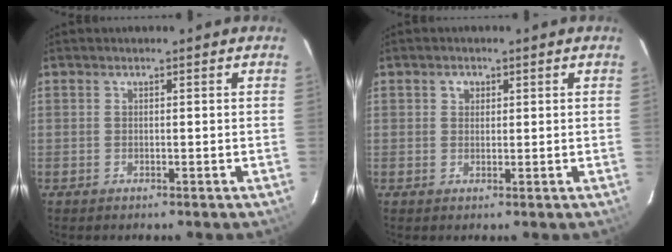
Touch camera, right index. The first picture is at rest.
{"total": 1.6, "force": [0.6, 1.4, 0.5], "torque": [-0.006, 0.007, 0.009]}